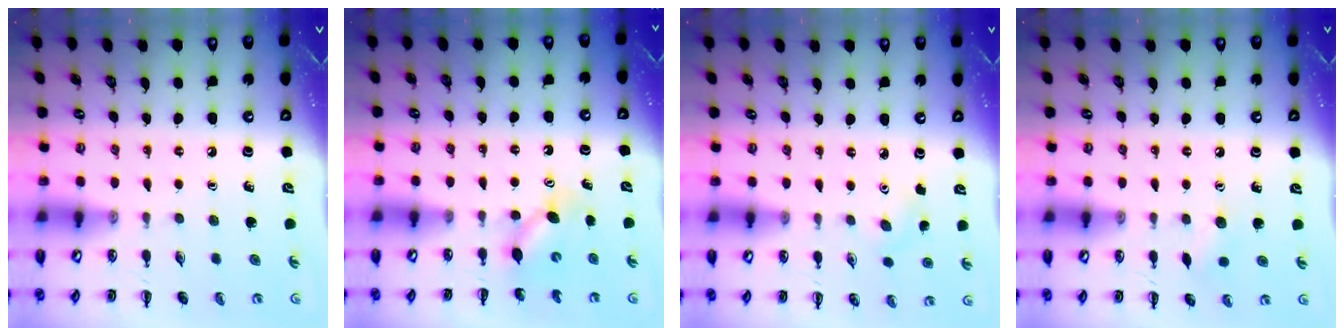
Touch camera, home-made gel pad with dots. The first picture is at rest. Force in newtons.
{"total": 4.7, "press": 4.6, "slide": 0.9}
{"total": 3.5, "press": 3.4, "slide": 1.0}
{"total": 5.8, "press": 5.6, "slide": 1.6}